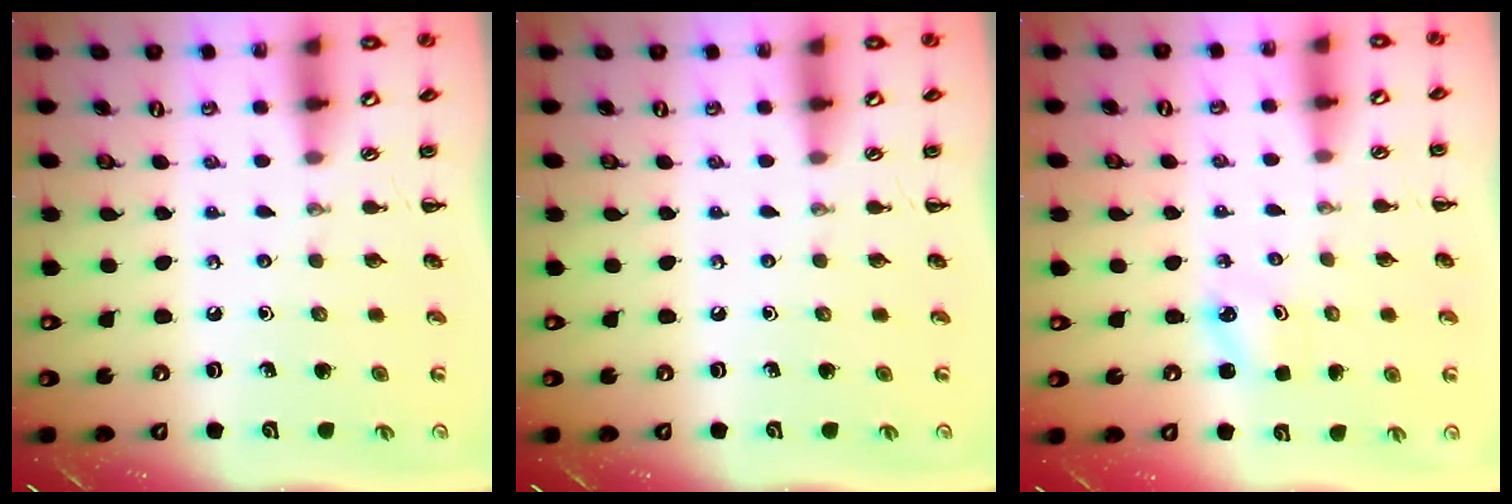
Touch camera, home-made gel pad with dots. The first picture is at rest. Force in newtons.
{"total": 0.0}
{"total": 2.0, "press": 2.0, "slide": 0.6}